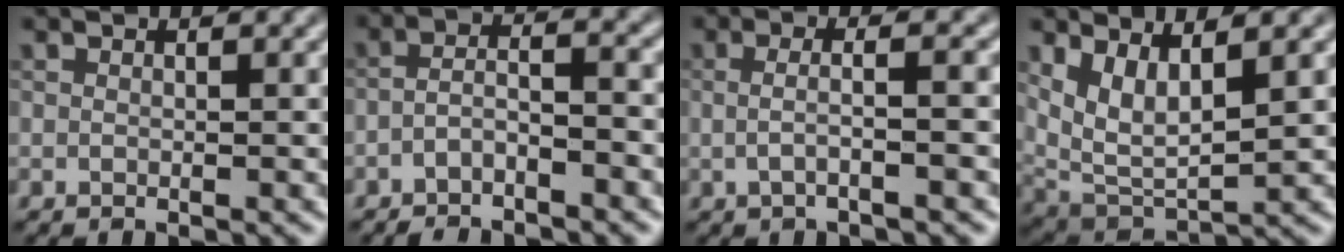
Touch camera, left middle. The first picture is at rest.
{"total": 2.8, "force": [-1.9, 0.7, 1.9], "torque": [-0.039, 0.005, -0.043]}
{"total": 3.4, "force": [-0.2, 1.1, 3.2], "torque": [-0.040, 0.000, -0.009]}
{"total": 5.0, "force": [1.9, 1.9, 4.2], "torque": [-0.097, -0.015, 0.046]}